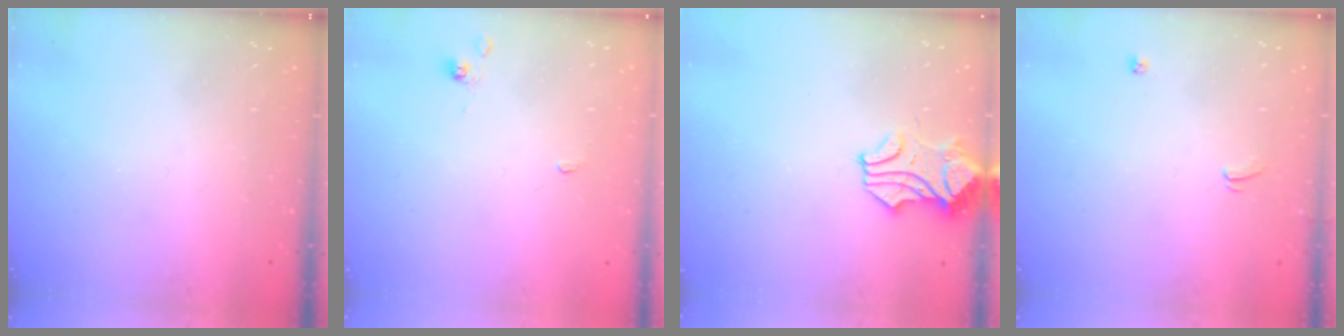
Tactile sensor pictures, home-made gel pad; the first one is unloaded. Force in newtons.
{"total": 0.0}
{"total": 1.6, "press": 1.4, "slide": 0.8}
{"total": 2.1, "press": 2.1, "slide": 0.3}